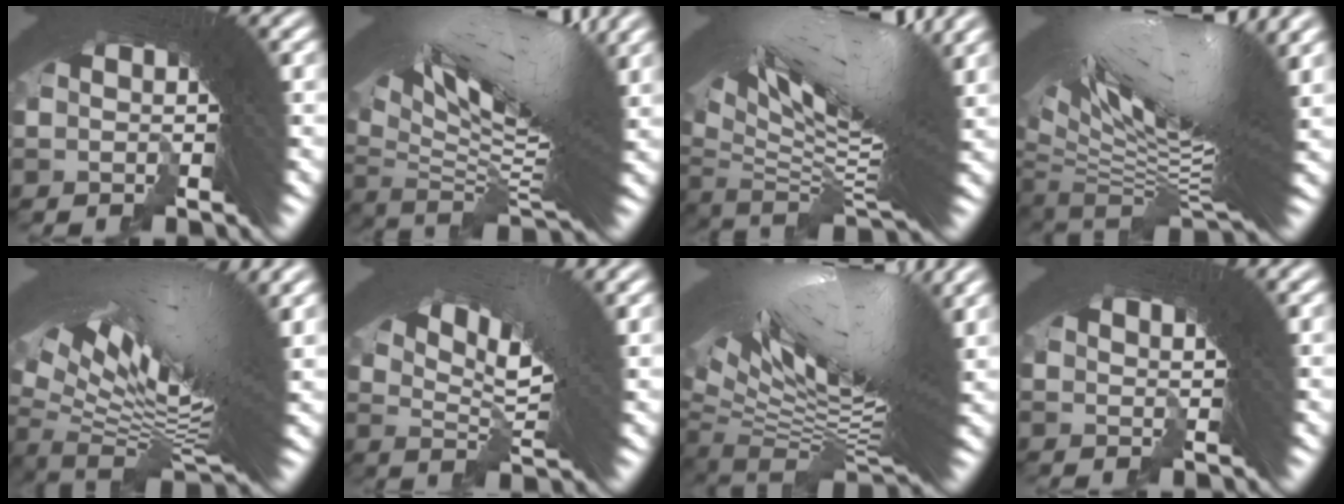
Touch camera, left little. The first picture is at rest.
{"total": 13.0, "force": [3.1, 5.0, 11.6], "torque": [-0.180, 0.006, 0.056]}
{"total": 13.8, "force": [2.2, 5.7, 12.3], "torque": [-0.208, -0.008, 0.049]}
{"total": 16.5, "force": [3.1, 7.5, 14.4], "torque": [-0.230, 0.007, 0.050]}
{"total": 12.7, "force": [2.2, 5.1, 11.4], "torque": [-0.176, -0.016, 0.053]}
{"total": 7.0, "force": [3.5, 1.2, 6.0], "torque": [-0.080, 0.006, 0.063]}
{"total": 14.7, "force": [2.3, 6.6, 13.0], "torque": [-0.204, 0.003, 0.043]}
{"total": 2.9, "force": [2.3, -1.2, 1.3], "torque": [-0.003, 0.011, 0.042]}